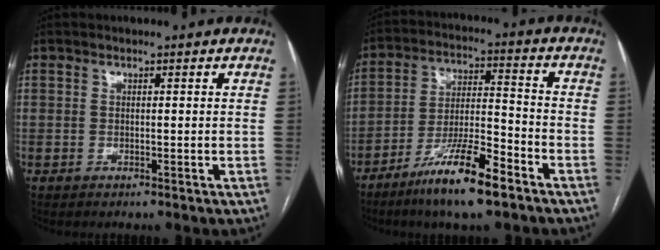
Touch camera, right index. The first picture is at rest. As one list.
[{"total": 12.6, "force": [-8.2, 1.5, 9.5], "torque": [-0.177, -0.017, -0.147]}]